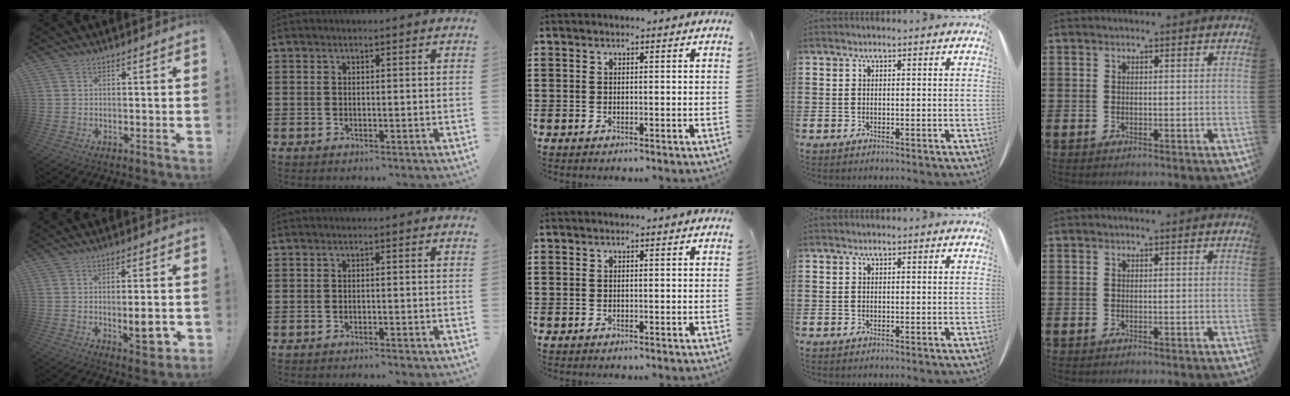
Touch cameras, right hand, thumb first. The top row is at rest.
{"thumb": {"total": 8.1, "force": [-1.0, 2.2, 7.7], "torque": [-0.092, -0.007, -0.013]}, "index": {"total": 1.0, "force": [-0.9, 0.0, 0.3], "torque": [-0.009, -0.001, -0.018]}}